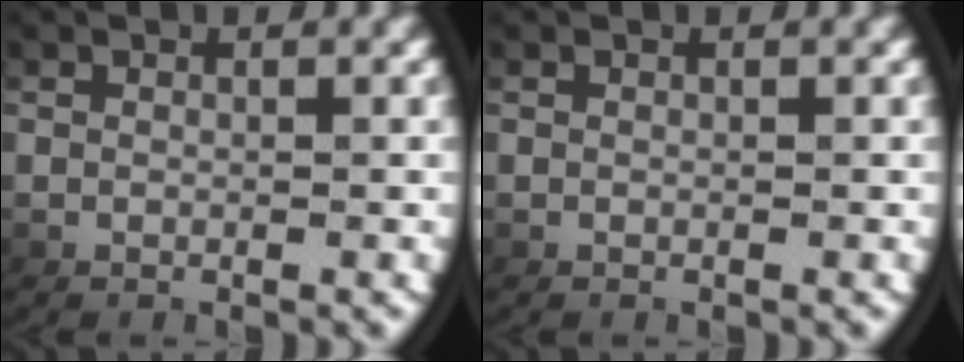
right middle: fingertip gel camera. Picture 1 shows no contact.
{"total": 0.0}